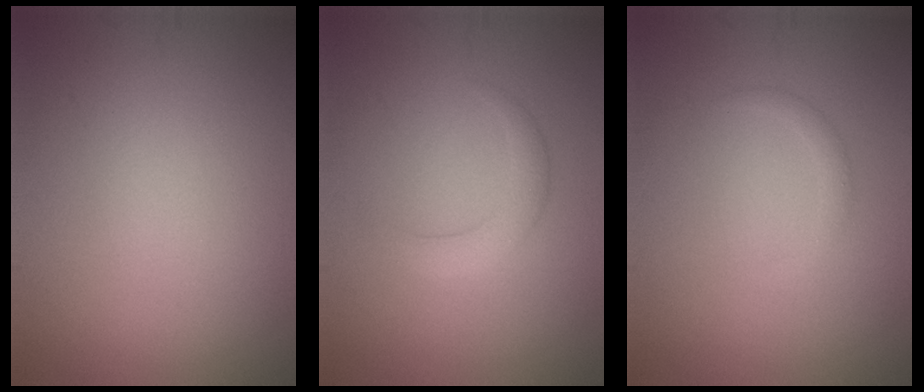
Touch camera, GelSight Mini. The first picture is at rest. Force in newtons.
{"total": 2.2, "press": 2.2, "slide": 0.0}
{"total": 1.0, "press": 1.0, "slide": 0.0}